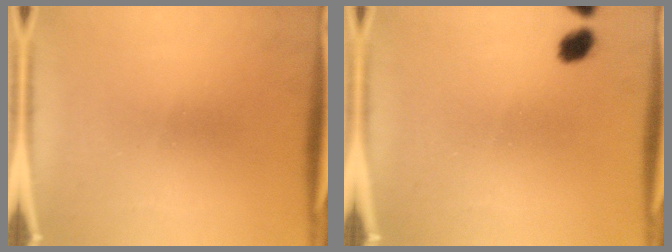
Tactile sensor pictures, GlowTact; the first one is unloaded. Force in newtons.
{"total": 2.8}